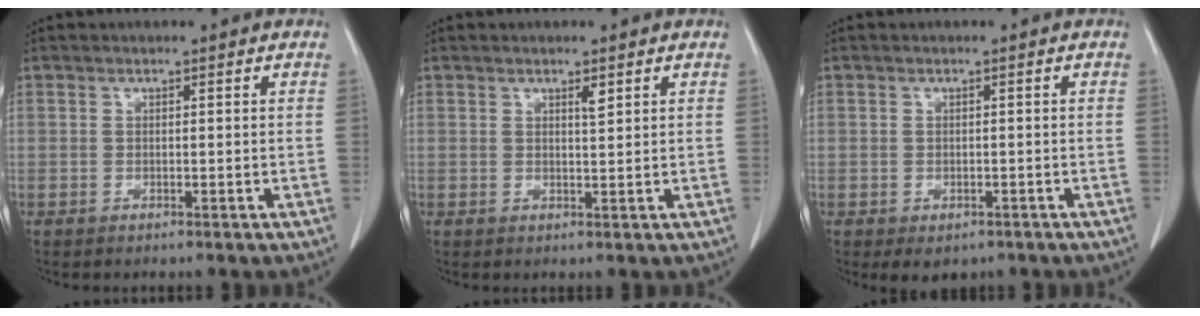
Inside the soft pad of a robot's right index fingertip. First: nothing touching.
{"total": 1.3, "force": [0.8, 0.1, 1.0], "torque": [-0.021, -0.005, 0.014]}
{"total": 2.9, "force": [-1.7, 2.0, 1.2], "torque": [-0.009, -0.001, -0.014]}